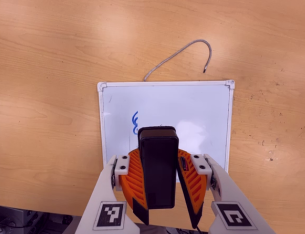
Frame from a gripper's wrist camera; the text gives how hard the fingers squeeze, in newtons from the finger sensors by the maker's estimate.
{"total": 11.6, "left": 10.8, "right": 12.4}